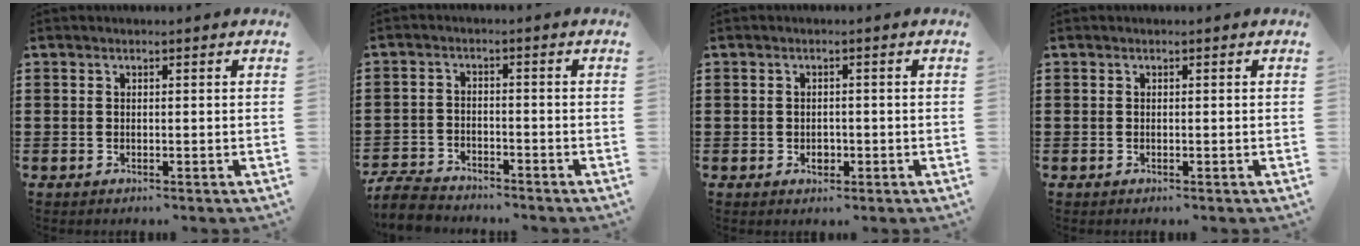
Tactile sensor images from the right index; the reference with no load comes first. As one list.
[{"total": 4.7, "force": [-4.5, 0.9, 0.9], "torque": [-0.036, -0.002, -0.095]}, {"total": 1.6, "force": [-0.4, 1.2, 1.0], "torque": [-0.021, 0.002, -0.009]}, {"total": 0.0}]